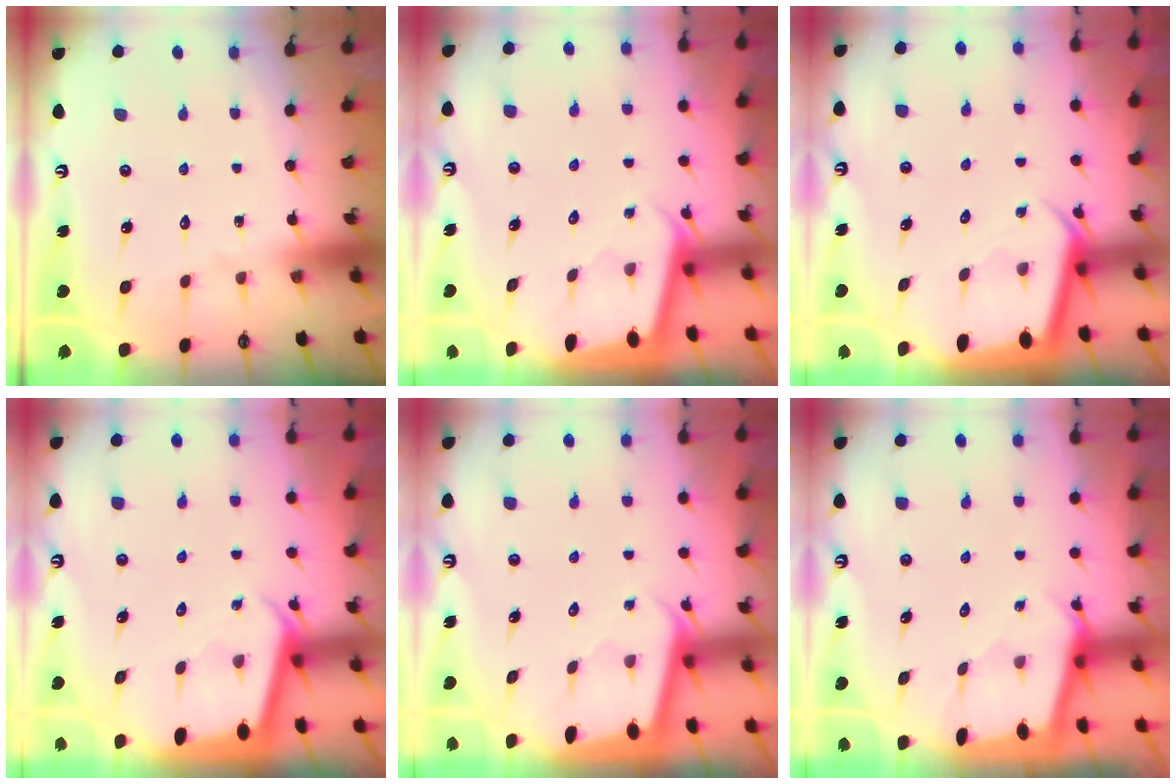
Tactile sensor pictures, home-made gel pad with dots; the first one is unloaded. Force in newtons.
{"total": 2.0, "press": 2.0, "slide": 0.1}
{"total": 2.8, "press": 2.8, "slide": 0.1}
{"total": 2.2, "press": 2.2, "slide": 0.1}
{"total": 2.0, "press": 2.0, "slide": 0.1}
{"total": 1.7, "press": 1.6, "slide": 0.2}